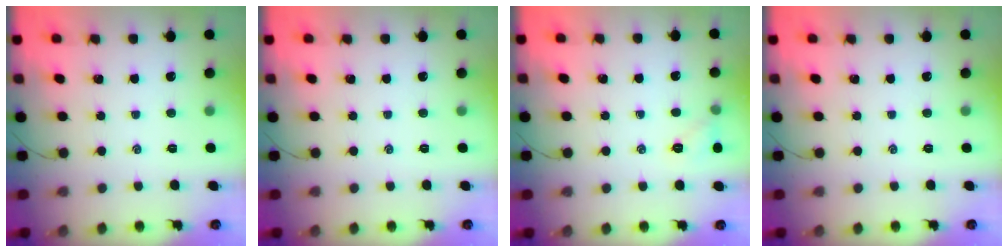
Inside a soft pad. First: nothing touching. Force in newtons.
{"total": 0.0}
{"total": 5.2, "press": 5.0, "slide": 1.4}
{"total": 0.0}